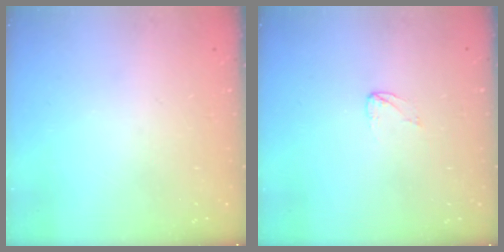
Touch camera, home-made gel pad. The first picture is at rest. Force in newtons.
{"total": 2.7, "press": 2.7, "slide": 0.2}